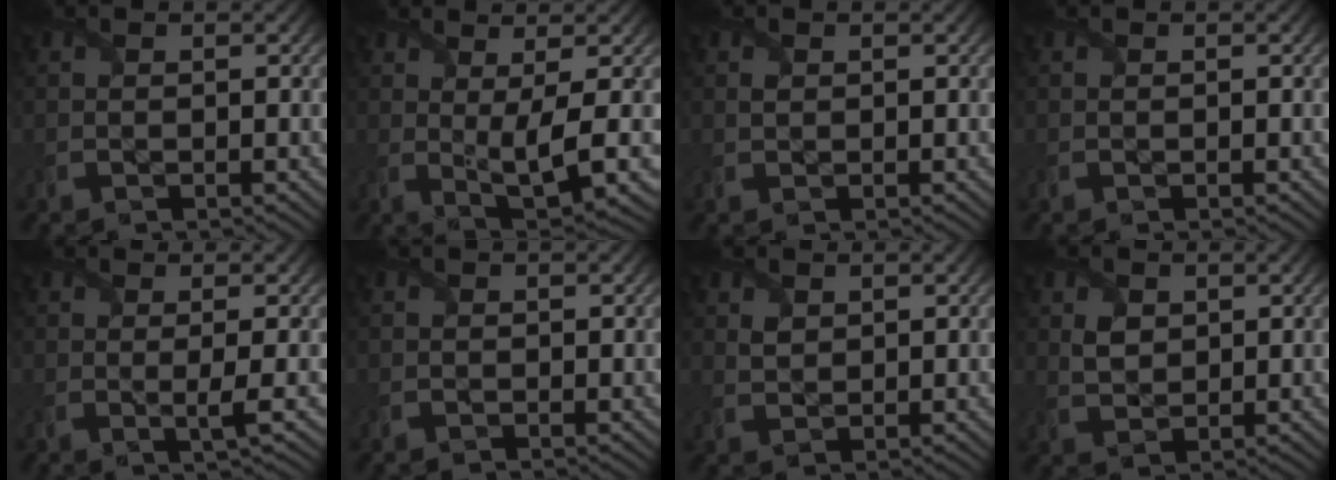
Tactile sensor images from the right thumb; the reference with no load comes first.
{"total": 6.5, "force": [0.6, 1.4, 6.4], "torque": [-0.116, 0.002, 0.015]}
{"total": 0.7, "force": [0.3, 0.5, 0.4], "torque": [-0.012, -0.001, 0.006]}
{"total": 0.0}
{"total": 2.6, "force": [0.3, 0.2, 2.6], "torque": [-0.049, 0.005, -0.001]}
{"total": 0.0}
{"total": 1.6, "force": [1.0, 1.0, 0.7], "torque": [-0.020, -0.002, 0.023]}
{"total": 2.6, "force": [1.0, 2.0, 1.4], "torque": [-0.036, -0.004, 0.022]}